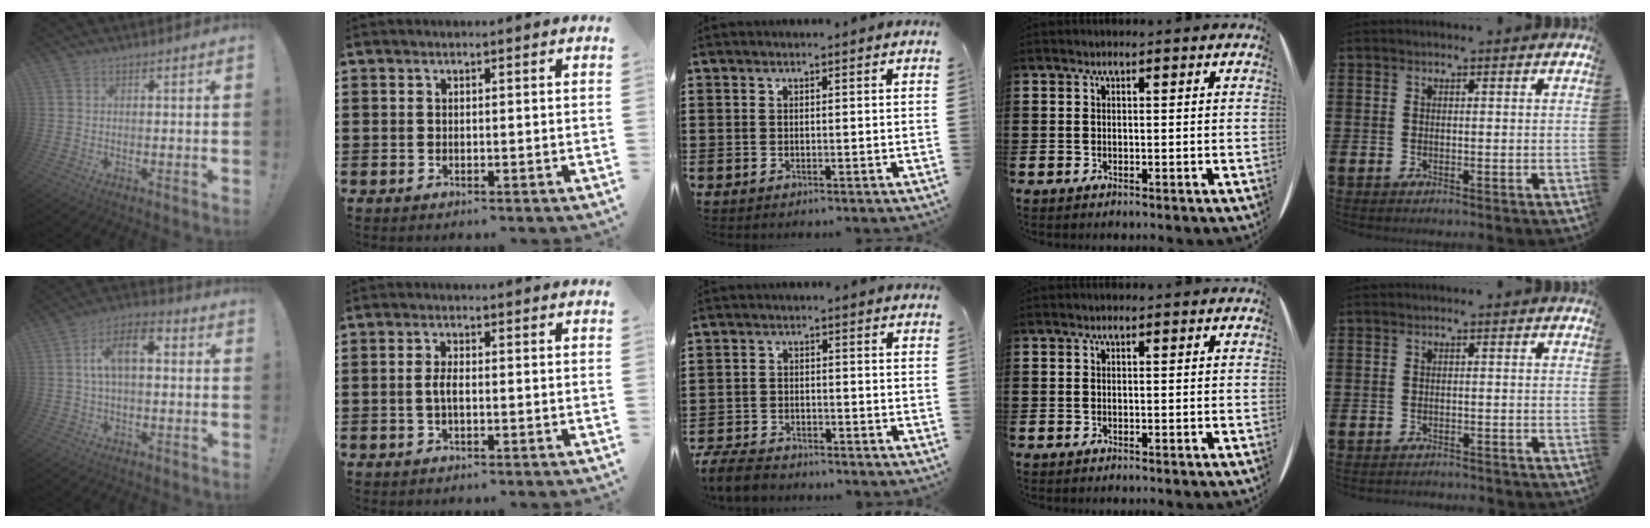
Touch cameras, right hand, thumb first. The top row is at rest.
{"thumb": {"total": 9.9, "force": [1.4, 5.1, 8.4], "torque": [-0.134, 0.012, 0.026]}, "index": {"total": 2.3, "force": [-0.3, 0.7, 2.2], "torque": [-0.048, -0.001, -0.009]}, "middle": {"total": 4.2, "force": [-4.0, 0.8, 1.1], "torque": [-0.039, -0.004, -0.085]}, "little": {"total": 0.7, "force": [-0.7, 0.0, -0.1], "torque": [-0.001, 0.001, -0.014]}}